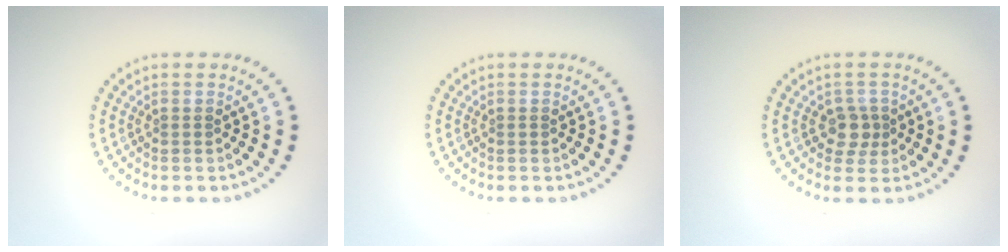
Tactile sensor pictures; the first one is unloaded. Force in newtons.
{"total": 0.0}
{"total": 2.0, "press": 1.7, "slide": 1.0}